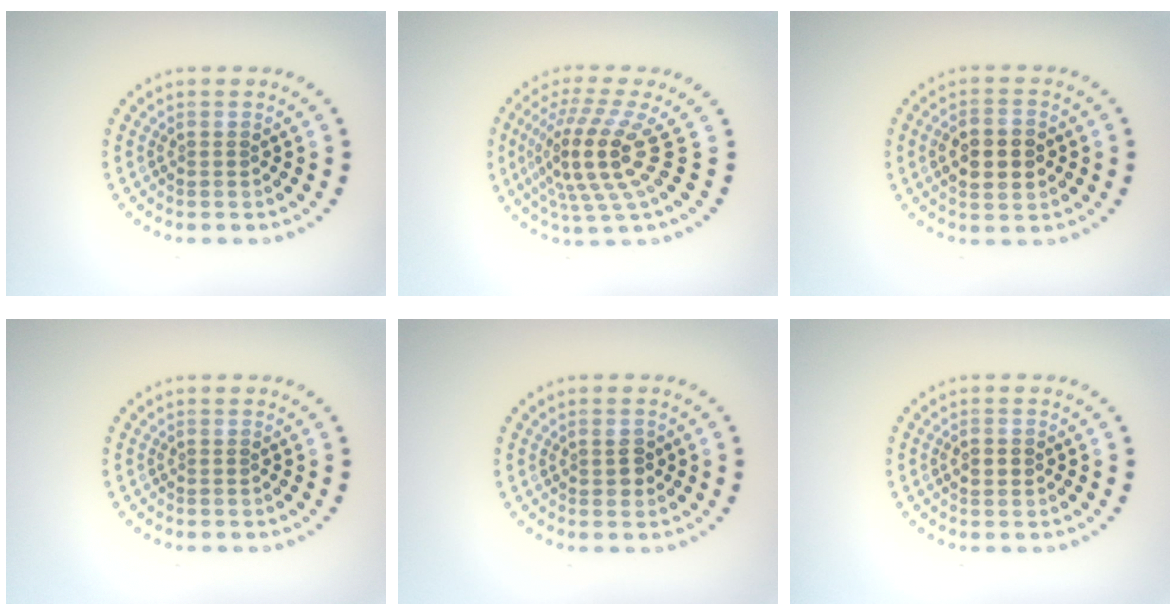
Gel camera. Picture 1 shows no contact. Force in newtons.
{"total": 5.4, "press": 3.9, "slide": 3.7}
{"total": 5.1, "press": 5.0, "slide": 0.2}
{"total": 0.0}
{"total": 1.5, "press": 1.5, "slide": 0.3}
{"total": 1.9, "press": 1.9, "slide": 0.2}